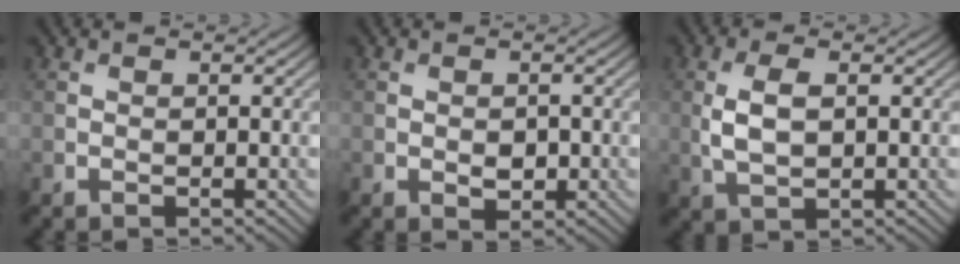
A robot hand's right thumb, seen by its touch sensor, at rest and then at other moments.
{"total": 1.9, "force": [-0.3, 1.2, 1.4], "torque": [-0.023, -0.007, -0.003]}
{"total": 4.4, "force": [0.4, 2.2, 3.8], "torque": [-0.092, -0.001, 0.011]}